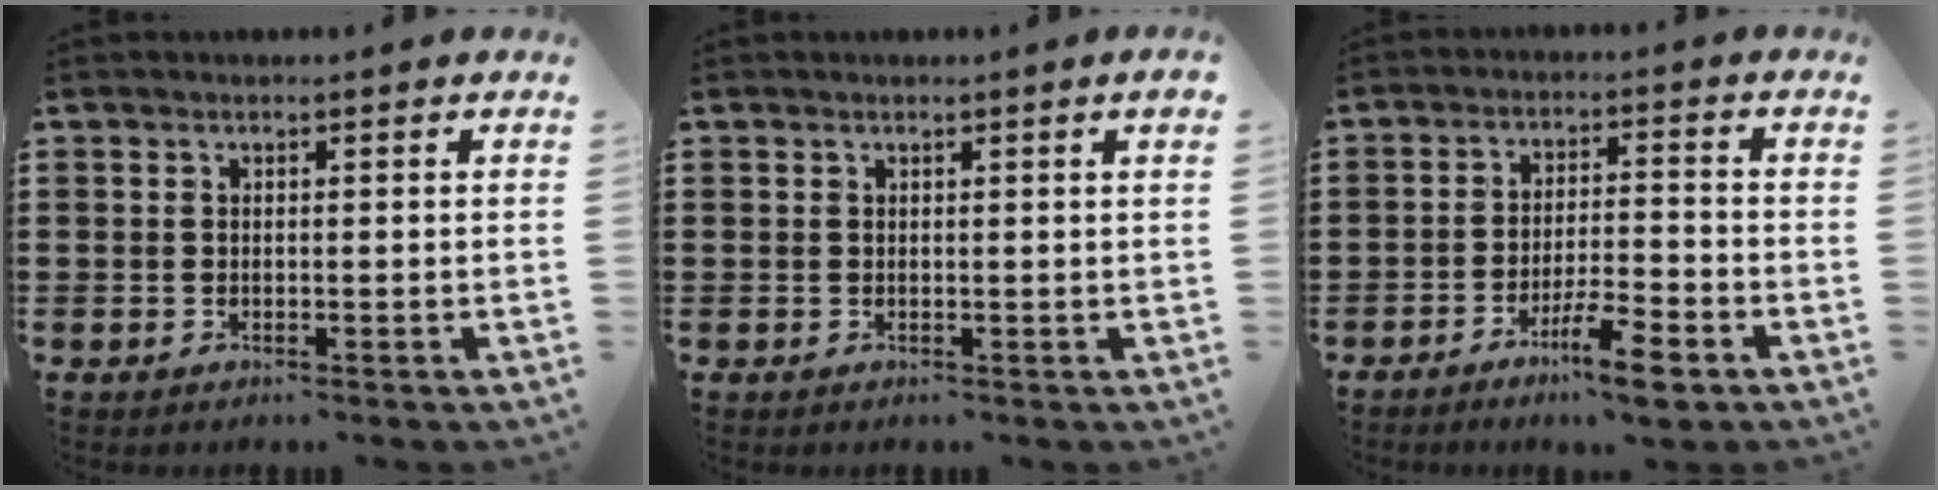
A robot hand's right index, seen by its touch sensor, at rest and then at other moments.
{"total": 0.6, "force": [0.3, -0.2, 0.5], "torque": [-0.007, -0.002, 0.004]}
{"total": 6.9, "force": [-4.7, 1.3, 4.9], "torque": [-0.088, 0.004, -0.084]}